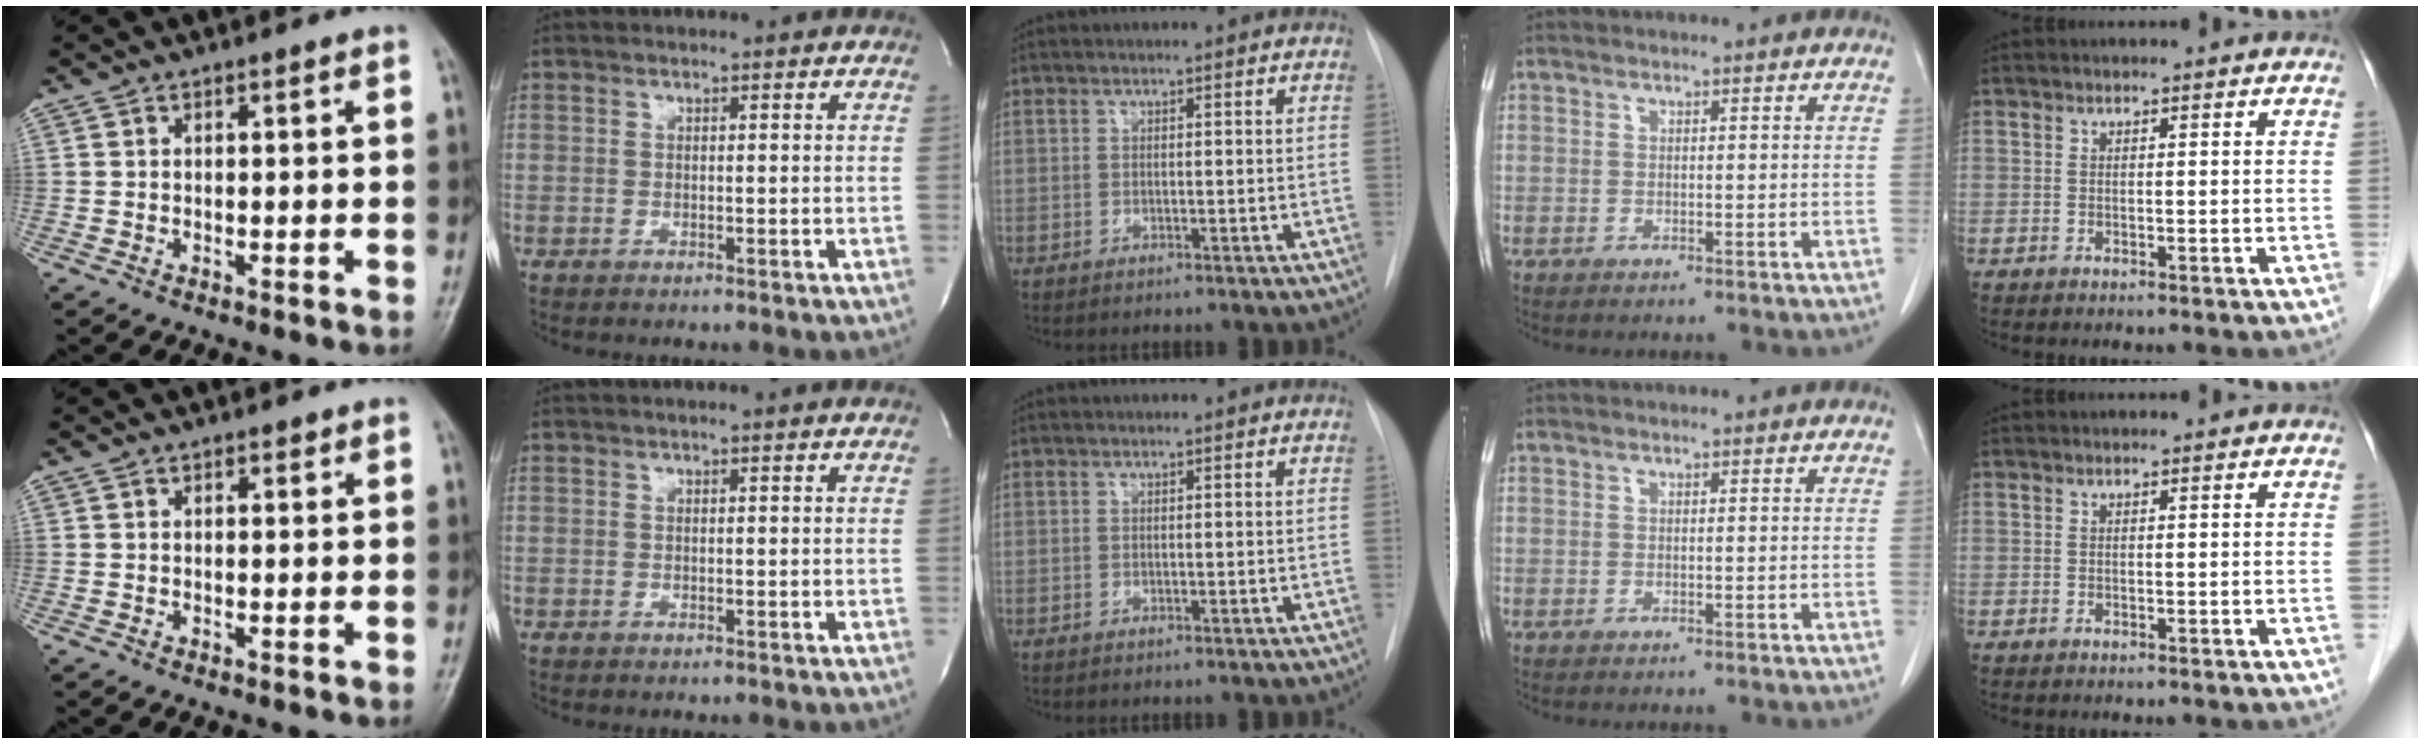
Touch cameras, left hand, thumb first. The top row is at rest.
{"thumb": {"total": 1.3, "force": [0.8, 0.6, 0.8], "torque": [-0.007, -0.001, 0.009]}, "index": {"total": 0.6, "force": [0.5, -0.1, 0.4], "torque": [-0.009, 0.007, 0.009]}}